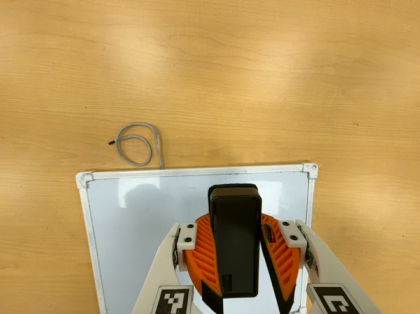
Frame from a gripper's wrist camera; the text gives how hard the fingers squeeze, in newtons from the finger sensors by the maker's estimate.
{"total": 11.5, "left": 10.2, "right": 12.7}